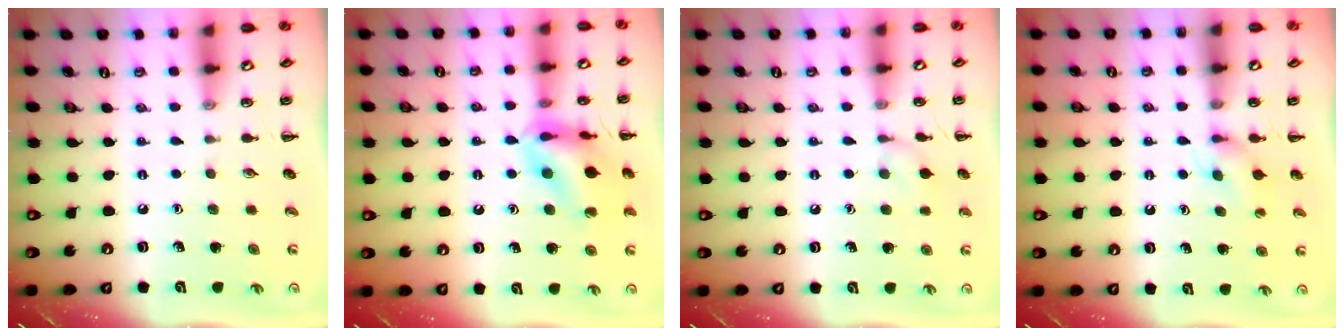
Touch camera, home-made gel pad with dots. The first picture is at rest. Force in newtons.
{"total": 16.0, "press": 15.9, "slide": 2.0}
{"total": 6.8, "press": 6.5, "slide": 1.9}
{"total": 5.6, "press": 5.4, "slide": 1.4}